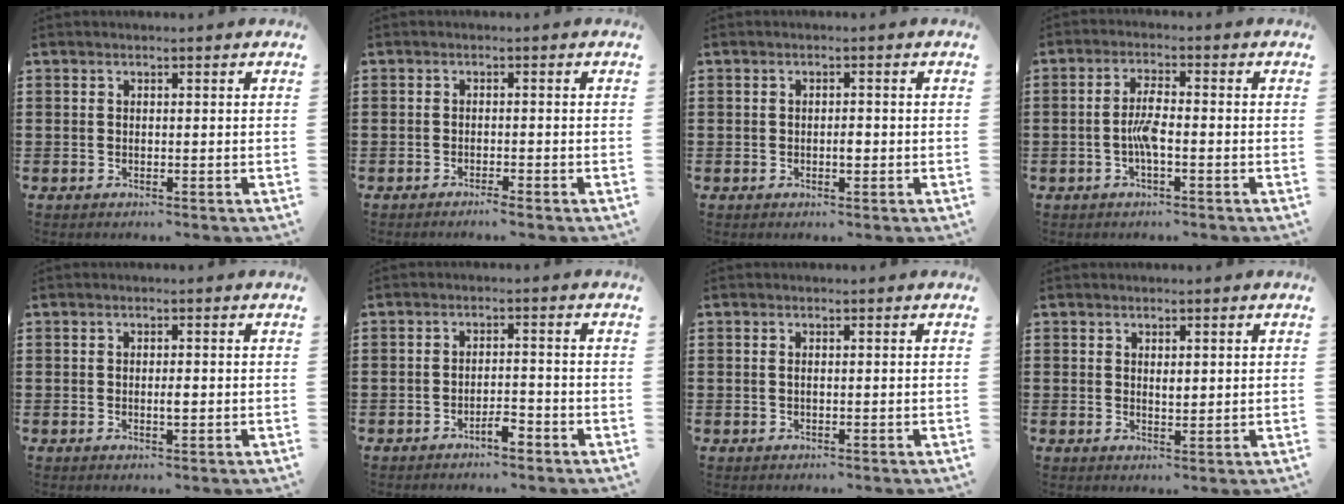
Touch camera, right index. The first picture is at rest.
{"total": 1.3, "force": [-1.2, -0.2, 0.5], "torque": [-0.010, 0.000, -0.023]}
{"total": 1.7, "force": [-0.3, 0.6, 1.5], "torque": [-0.028, -0.001, -0.006]}
{"total": 3.9, "force": [-1.1, 0.7, 3.7], "torque": [-0.082, -0.002, -0.025]}
{"total": 1.7, "force": [-0.2, 0.5, 1.6], "torque": [-0.029, 0.000, -0.004]}
{"total": 2.9, "force": [-2.2, 0.9, 1.7], "torque": [-0.030, 0.007, -0.041]}
{"total": 0.5, "force": [0.0, 0.1, 0.5], "torque": [-0.010, -0.003, 0.000]}
{"total": 1.3, "force": [0.6, 0.5, 1.1], "torque": [-0.023, 0.004, 0.009]}